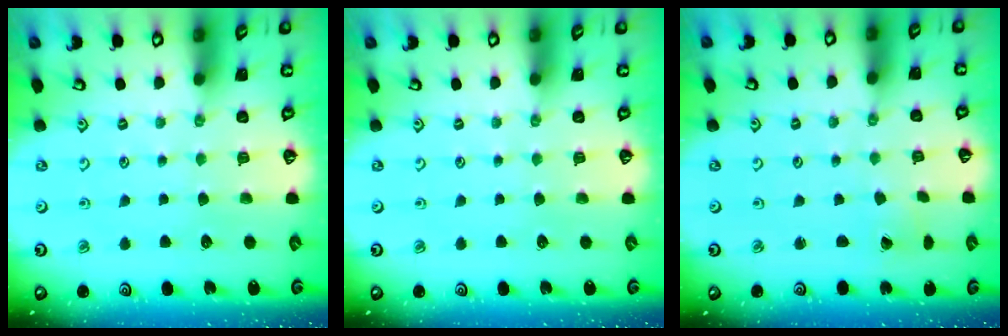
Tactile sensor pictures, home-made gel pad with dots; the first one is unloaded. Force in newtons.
{"total": 0.0}
{"total": 1.9, "press": 1.9, "slide": 0.2}